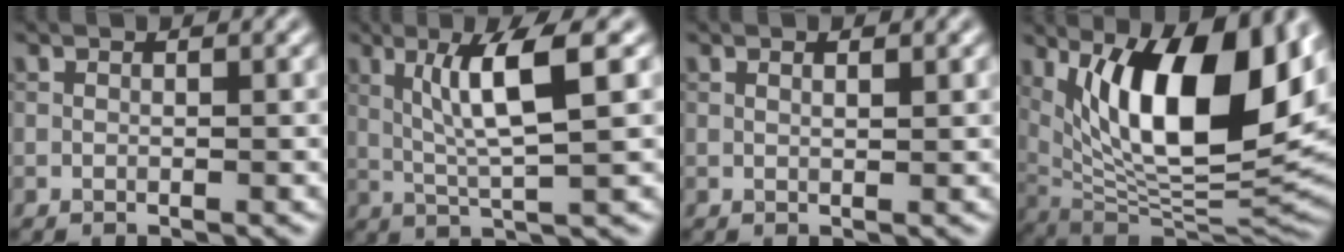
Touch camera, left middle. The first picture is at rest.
{"total": 6.0, "force": [1.6, 0.7, 5.7], "torque": [-0.107, 0.004, 0.035]}
{"total": 0.9, "force": [0.5, 0.2, 0.7], "torque": [-0.009, -0.005, 0.009]}
{"total": 14.5, "force": [4.4, 5.7, 12.5], "torque": [-0.185, -0.010, 0.073]}